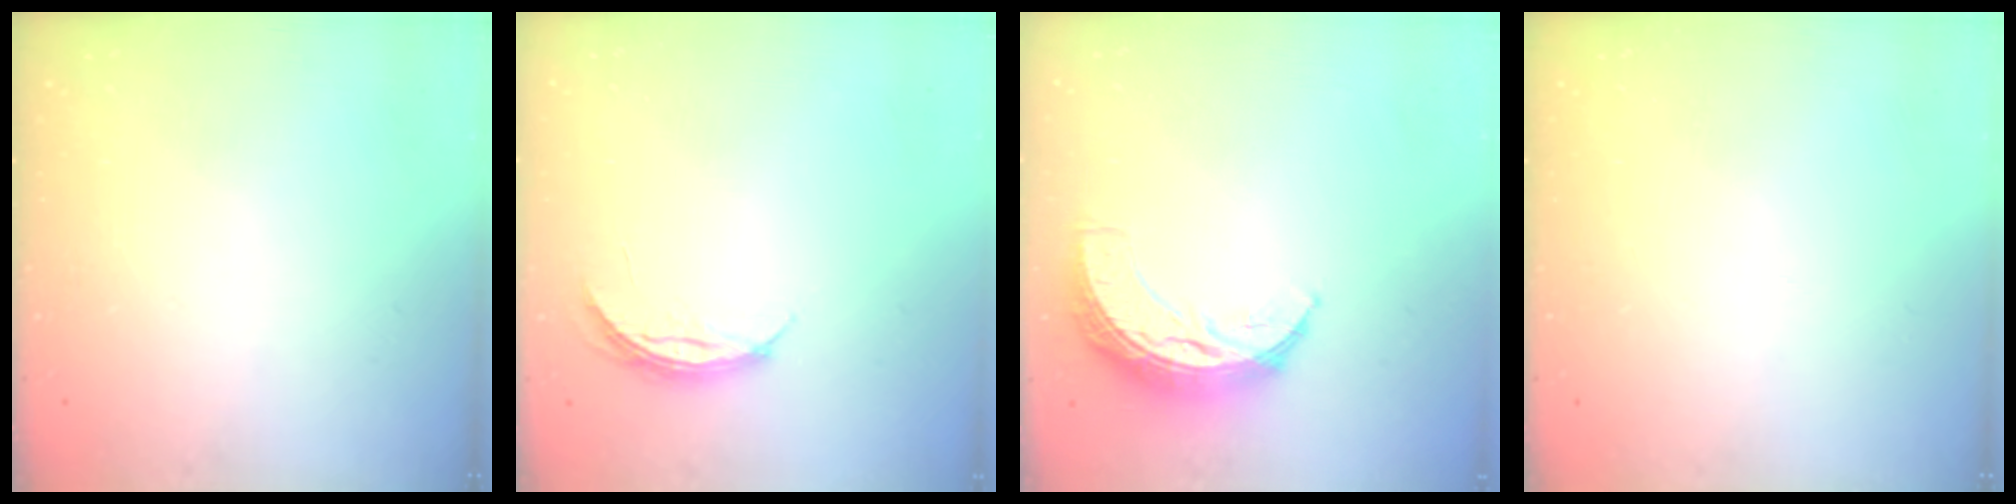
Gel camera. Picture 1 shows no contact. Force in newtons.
{"total": 4.2, "press": 4.2, "slide": 0.5}
{"total": 10.9, "press": 10.9, "slide": 0.4}
{"total": 0.0}